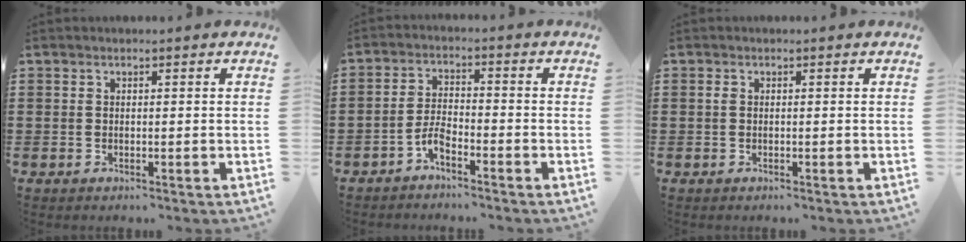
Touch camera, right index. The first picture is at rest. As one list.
[{"total": 3.4, "force": [-2.7, 0.9, 2.0], "torque": [-0.053, 0.001, -0.057]}, {"total": 0.7, "force": [0.0, 0.4, 0.5], "torque": [-0.013, 0.001, 0.000]}]